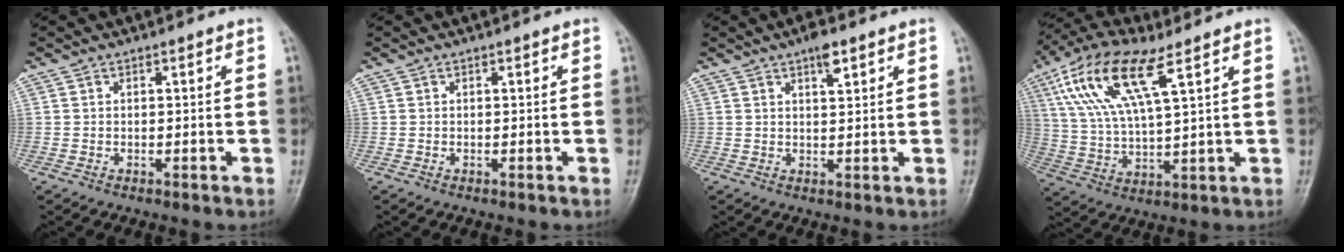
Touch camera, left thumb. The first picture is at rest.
{"total": 0.0}
{"total": 3.6, "force": [2.2, 1.2, 2.6], "torque": [-0.035, -0.007, 0.035]}
{"total": 15.2, "force": [7.2, 4.9, 12.5], "torque": [-0.260, -0.004, 0.140]}